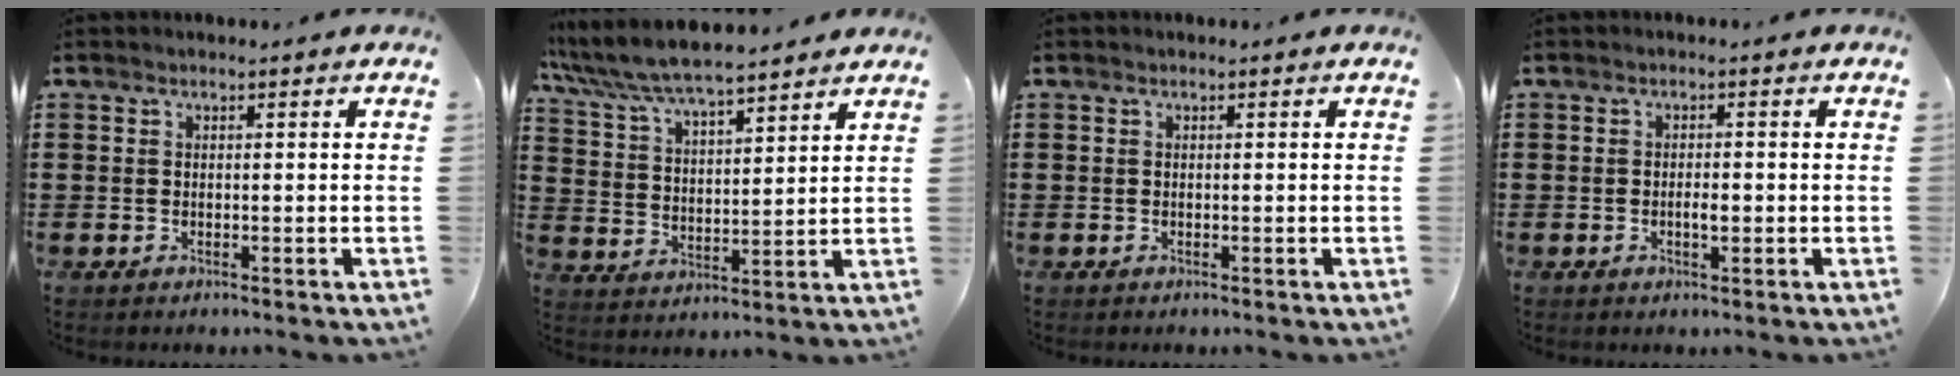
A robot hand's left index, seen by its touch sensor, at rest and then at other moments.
{"total": 6.7, "force": [6.3, 0.5, 2.4], "torque": [-0.074, -0.033, 0.108]}
{"total": 0.0}
{"total": 1.8, "force": [-0.3, 0.6, 1.7], "torque": [-0.033, 0.001, -0.006]}